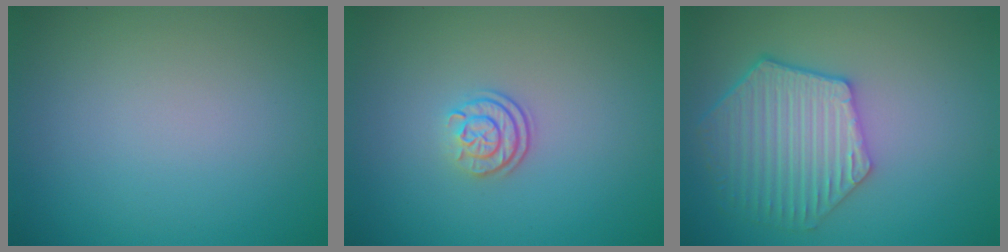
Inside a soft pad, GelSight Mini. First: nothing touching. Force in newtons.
{"total": 2.4, "press": 1.8, "slide": 1.5}
{"total": 5.7, "press": 5.1, "slide": 2.6}